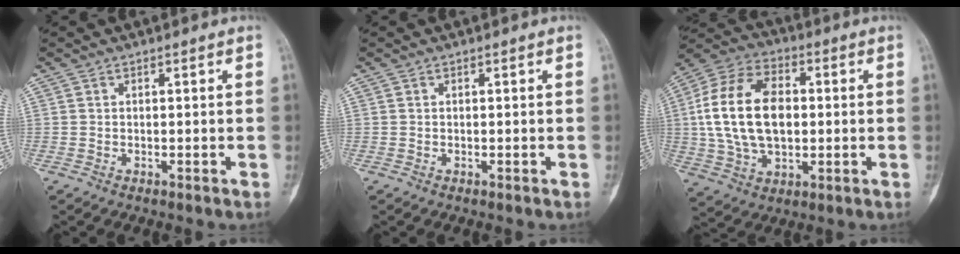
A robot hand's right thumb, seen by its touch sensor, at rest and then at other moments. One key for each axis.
{"total": 0.0}
{"total": 18.9, "fx": 1.2, "fy": 11.9, "fz": 14.7, "tx": -0.273, "ty": 0.015, "tz": 0.024}